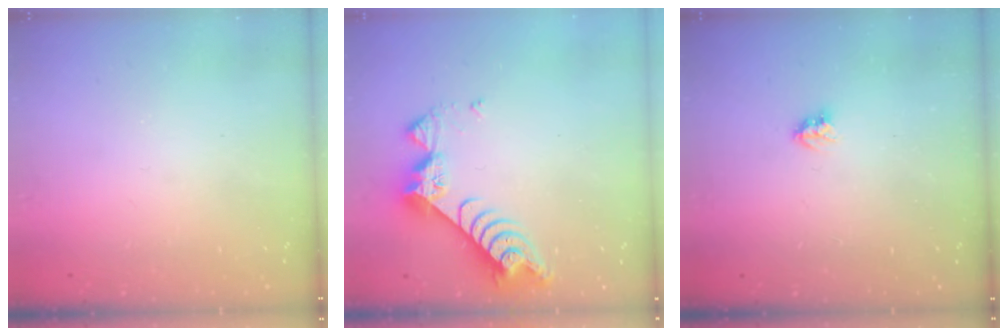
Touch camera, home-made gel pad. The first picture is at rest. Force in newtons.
{"total": 9.1, "press": 9.1, "slide": 0.7}
{"total": 3.6, "press": 3.6, "slide": 0.4}